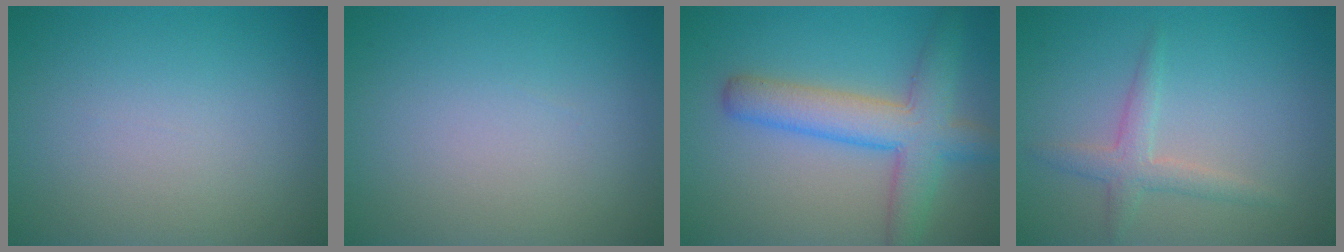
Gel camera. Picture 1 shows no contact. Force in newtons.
{"total": 0.0}
{"total": 6.1, "press": 6.1, "slide": 0.2}
{"total": 2.1, "press": 2.1, "slide": 0.0}